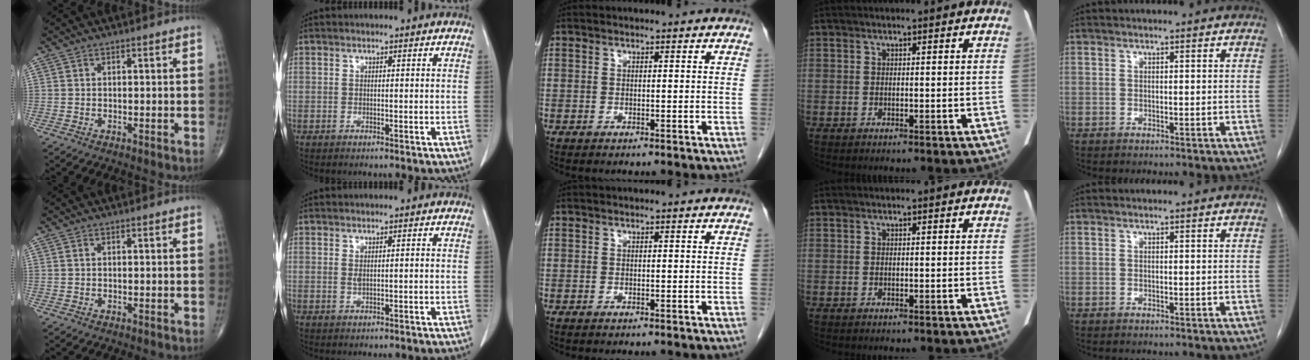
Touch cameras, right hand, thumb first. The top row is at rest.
{"index": {"total": 1.1, "force": [0.1, 0.2, 1.0], "torque": [-0.022, -0.001, 0.005]}}